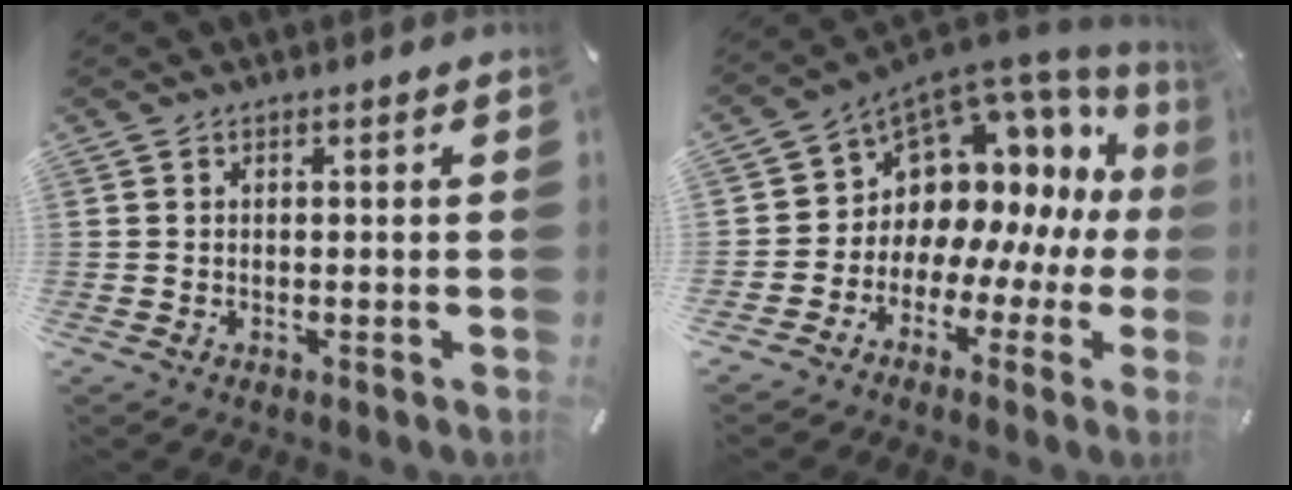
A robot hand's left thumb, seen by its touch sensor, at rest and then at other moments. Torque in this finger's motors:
{"motor_torque": [0.41, 0.74, 0.70, 0.77, 0.01]}